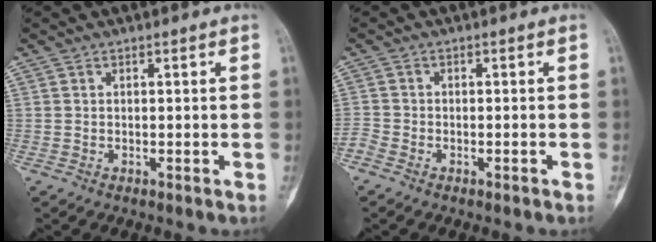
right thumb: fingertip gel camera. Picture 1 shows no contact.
{"total": 2.1, "force": [-1.8, 0.7, 0.8], "torque": [-0.017, 0.003, -0.035]}